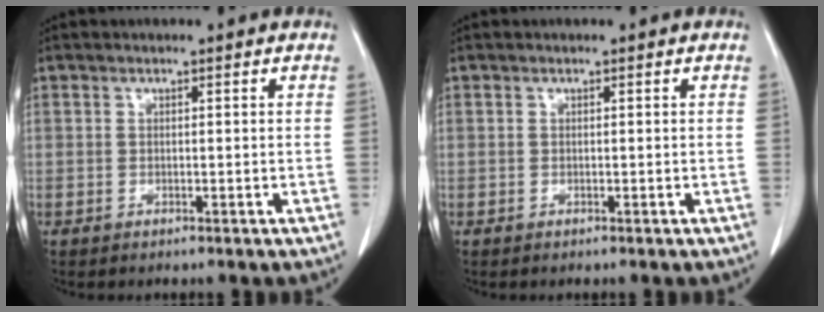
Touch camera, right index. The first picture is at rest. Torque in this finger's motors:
{"motor_torque": [0.00, 0.01, 0.00, 0.00]}